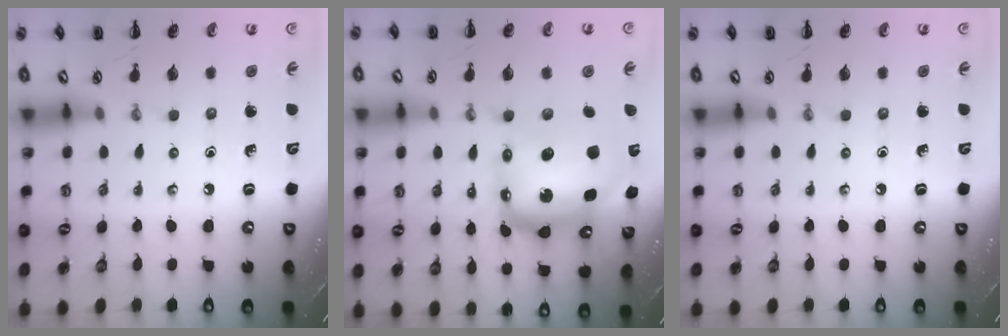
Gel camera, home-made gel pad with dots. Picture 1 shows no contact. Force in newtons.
{"total": 10.2, "press": 9.8, "slide": 3.0}
{"total": 0.0}